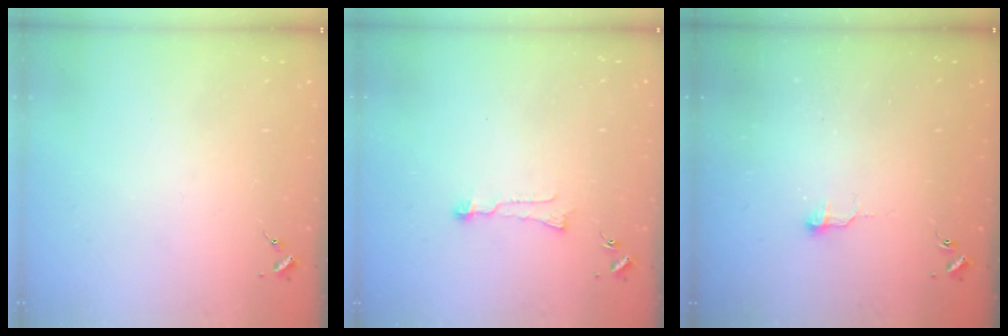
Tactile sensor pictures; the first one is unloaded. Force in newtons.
{"total": 6.5, "press": 6.5, "slide": 0.4}
{"total": 6.4, "press": 6.4, "slide": 0.5}